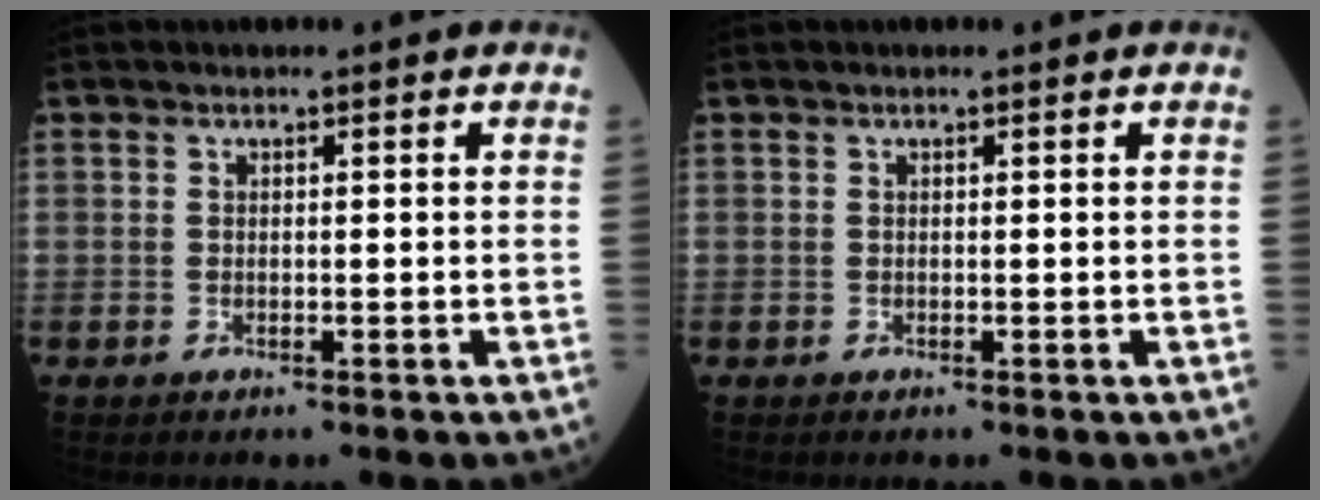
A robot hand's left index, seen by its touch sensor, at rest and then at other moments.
{"total": 0.0}